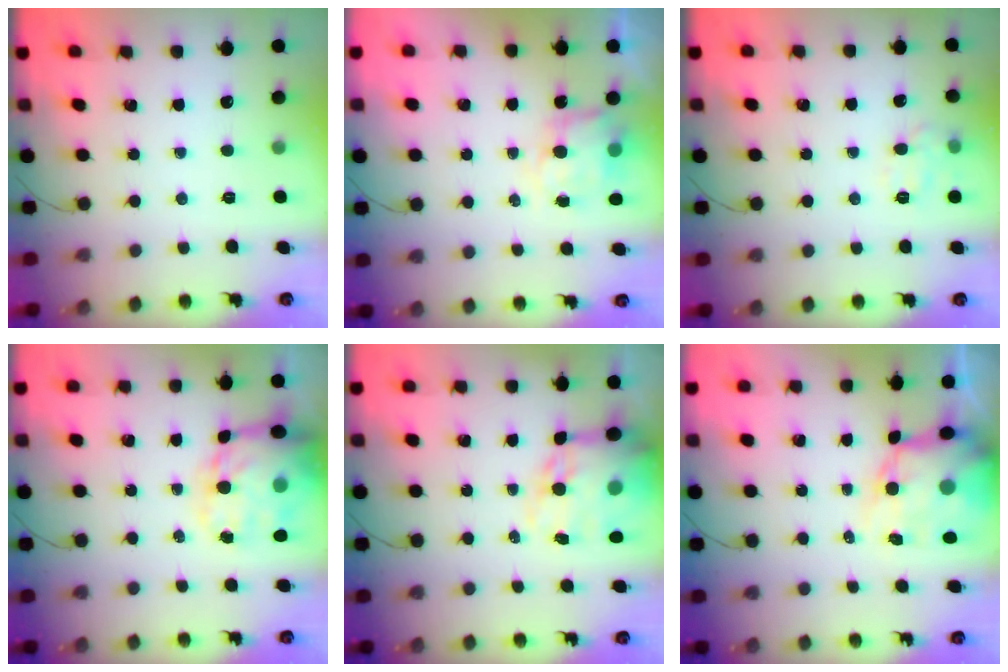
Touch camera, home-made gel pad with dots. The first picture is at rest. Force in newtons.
{"total": 8.5, "press": 8.4, "slide": 1.0}
{"total": 8.1, "press": 8.0, "slide": 1.0}
{"total": 18.8, "press": 18.1, "slide": 5.0}
{"total": 16.3, "press": 15.9, "slide": 3.6}
{"total": 12.2, "press": 11.7, "slide": 3.5}